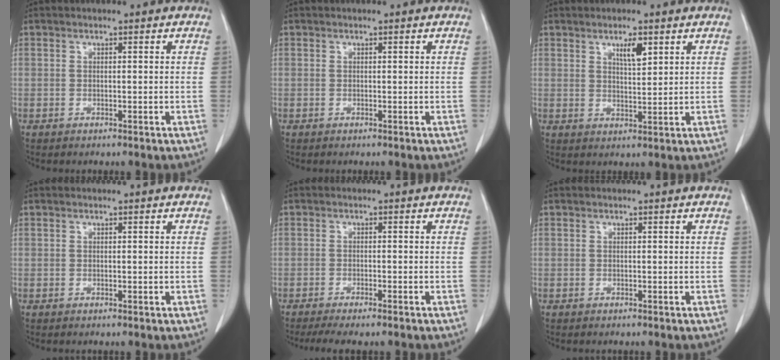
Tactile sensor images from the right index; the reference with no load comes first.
{"total": 0.0}
{"total": 3.6, "force": [2.0, 0.8, 2.9], "torque": [-0.049, -0.003, 0.035]}
{"total": 0.0}
{"total": 6.0, "force": [-4.9, 0.7, 3.5], "torque": [-0.046, -0.010, -0.074]}
{"total": 0.0}